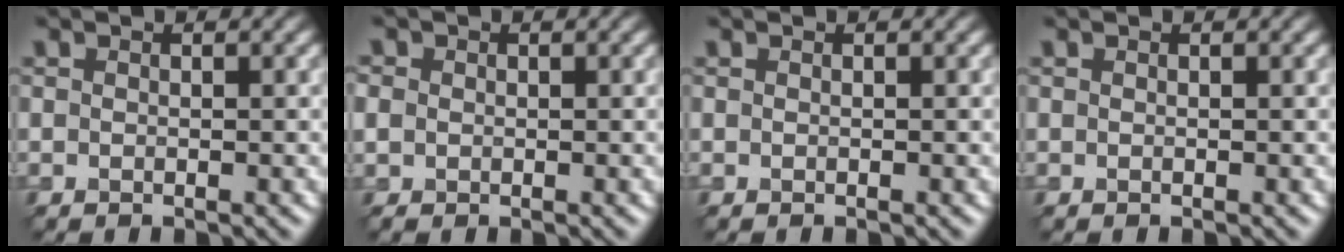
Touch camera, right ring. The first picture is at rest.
{"total": 1.3, "force": [0.1, 1.2, 0.4], "torque": [-0.005, 0.000, -0.001]}
{"total": 0.0}
{"total": 0.0}